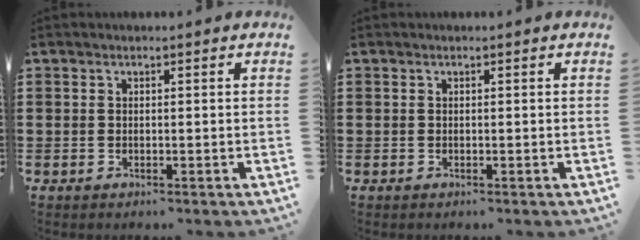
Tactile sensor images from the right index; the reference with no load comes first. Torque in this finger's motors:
{"motor_torque": [-0.80, 1.34, 0.00, 0.00]}